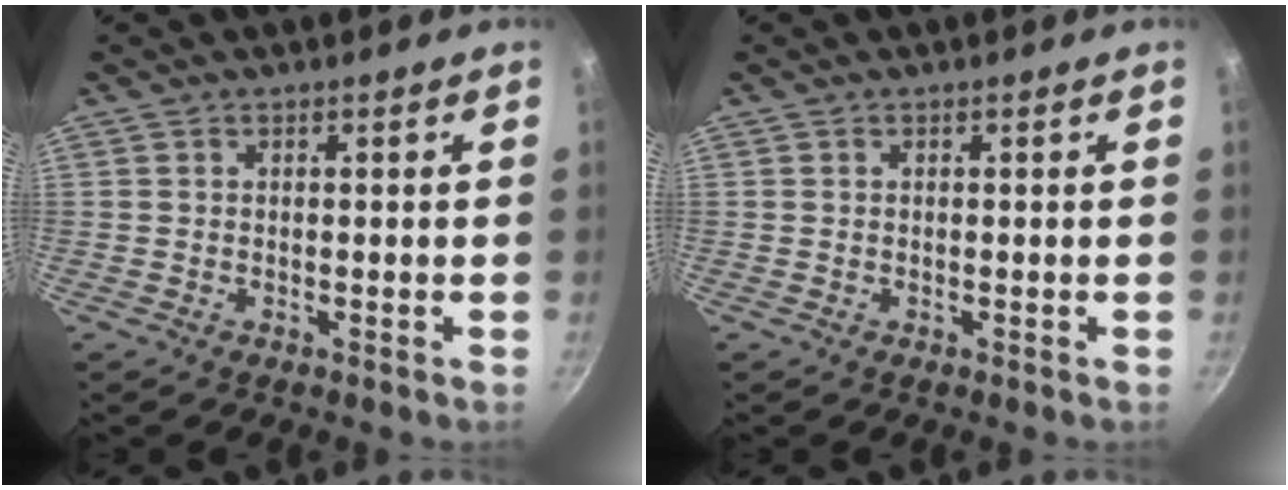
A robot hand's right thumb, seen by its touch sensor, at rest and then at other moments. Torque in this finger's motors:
{"motor_torque": [-0.29, 0.02, 0.17, -0.17, 0.00]}